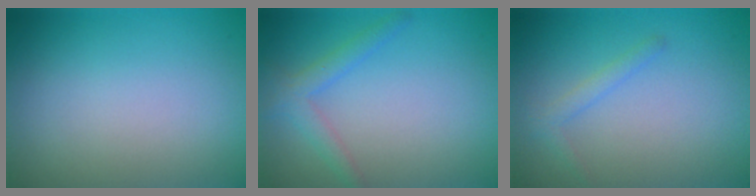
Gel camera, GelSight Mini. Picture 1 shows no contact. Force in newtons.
{"total": 2.2, "press": 2.2, "slide": 0.0}
{"total": 1.2, "press": 1.2, "slide": 0.1}